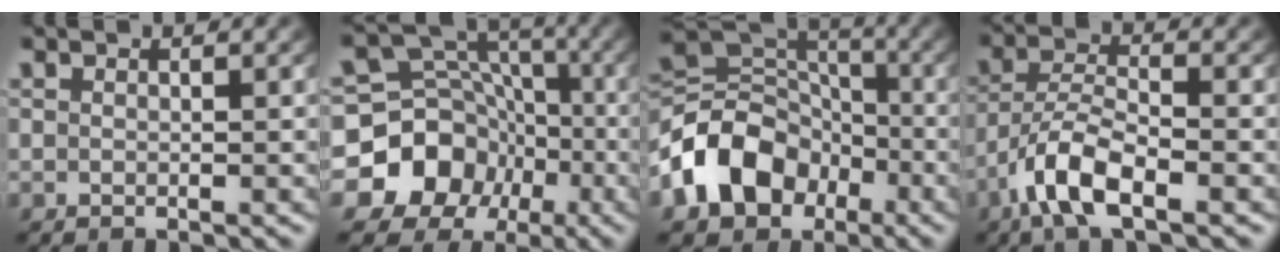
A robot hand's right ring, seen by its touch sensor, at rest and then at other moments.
{"total": 18.0, "force": [-4.5, 16.3, 6.2], "torque": [-0.150, -0.074, -0.068]}
{"total": 12.0, "force": [-2.8, 10.0, 6.1], "torque": [-0.132, -0.037, -0.034]}
{"total": 4.7, "force": [-2.5, 1.6, 3.6], "torque": [-0.082, -0.014, -0.040]}